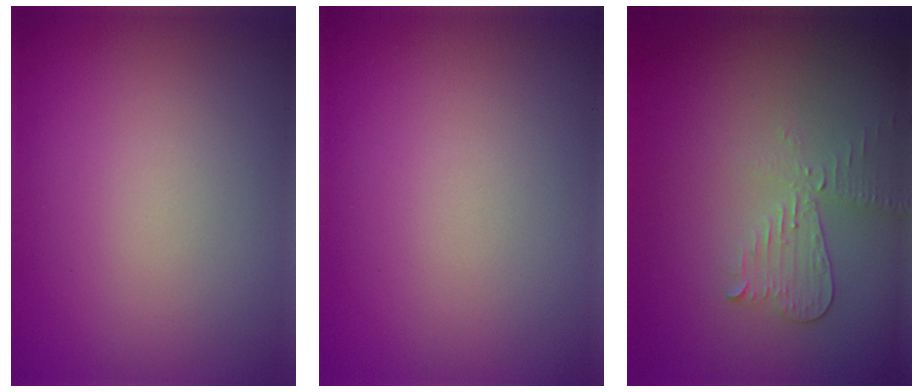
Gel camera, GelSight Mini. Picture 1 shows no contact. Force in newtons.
{"total": 0.0}
{"total": 2.2, "press": 2.2, "slide": 0.1}